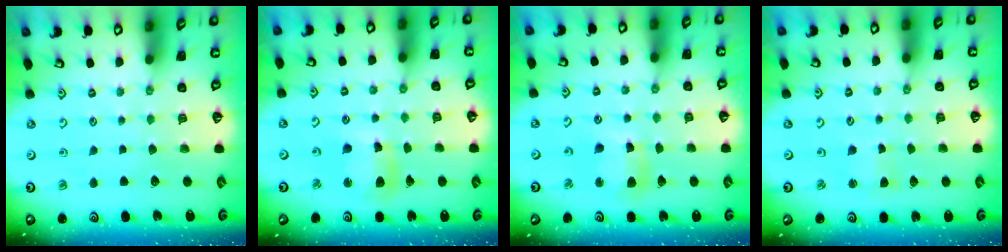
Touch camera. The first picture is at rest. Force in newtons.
{"total": 9.9, "press": 9.8, "slide": 1.0}
{"total": 9.2, "press": 9.1, "slide": 1.0}
{"total": 2.7, "press": 2.7, "slide": 0.2}